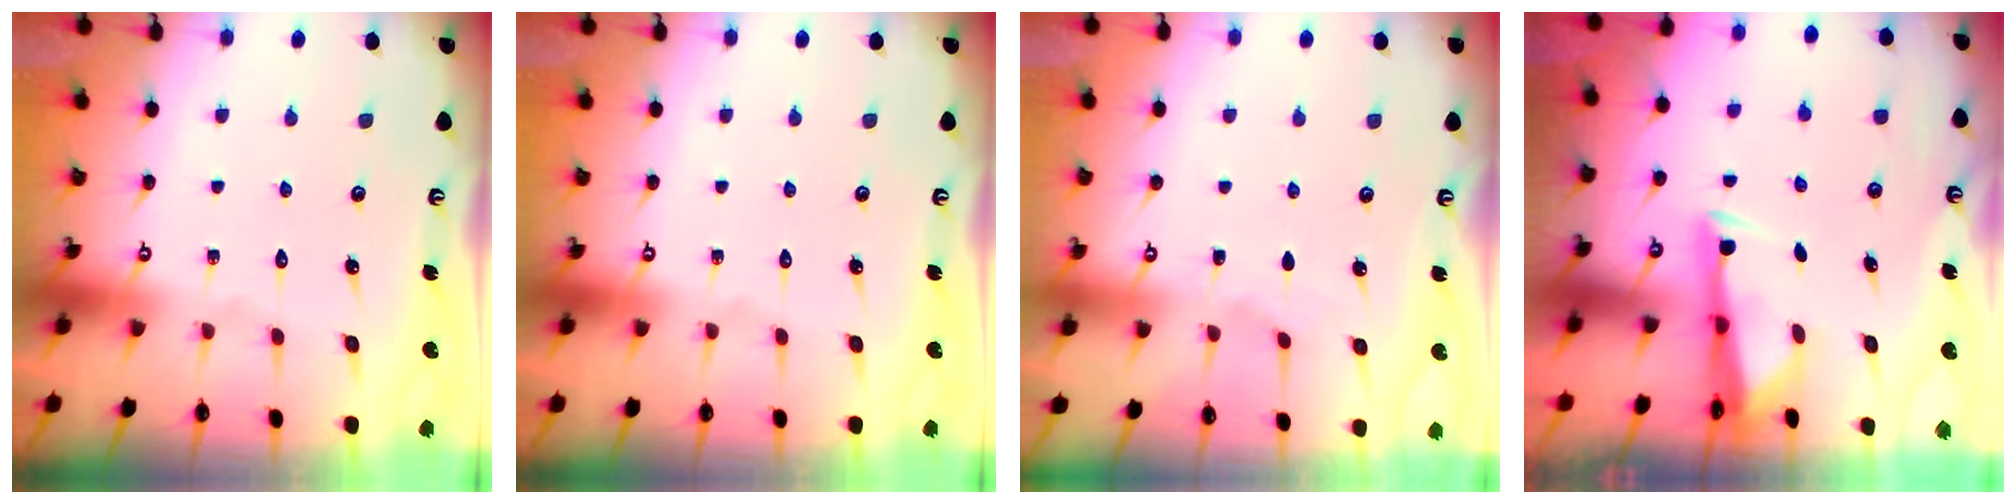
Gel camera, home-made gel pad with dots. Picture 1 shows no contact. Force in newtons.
{"total": 0.0}
{"total": 1.4, "press": 1.3, "slide": 0.2}
{"total": 3.4, "press": 3.2, "slide": 1.0}